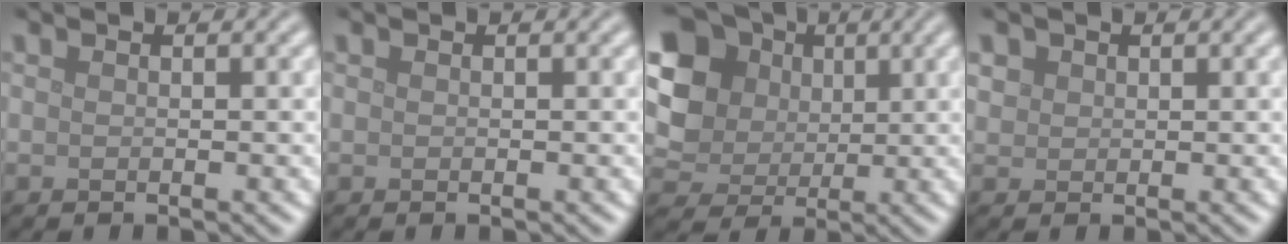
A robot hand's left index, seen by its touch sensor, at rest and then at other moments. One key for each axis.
{"total": 0.0}
{"total": 12.0, "fx": 3.6, "fy": 10.3, "fz": 4.9, "tx": -0.153, "ty": 0.025, "tz": 0.070}
{"total": 1.2, "fx": 0.5, "fy": 1.1, "fz": 0.2, "tx": -0.003, "ty": 0.000, "tz": 0.010}